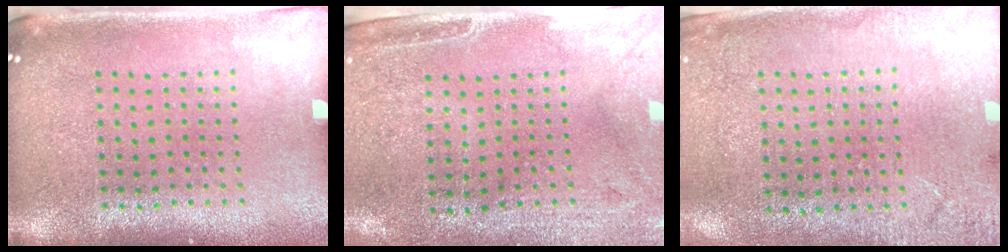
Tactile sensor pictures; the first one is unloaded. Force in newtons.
{"total": 3.0, "press": 2.4, "slide": 1.7}
{"total": 2.6, "press": 2.3, "slide": 1.0}